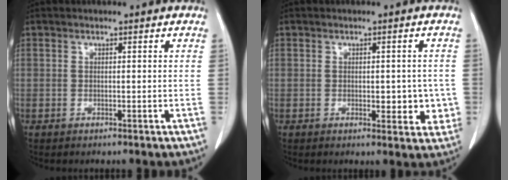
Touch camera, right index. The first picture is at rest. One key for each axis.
{"total": 4.6, "fx": -0.7, "fy": 2.5, "fz": 3.8, "tx": -0.031, "ty": 0.002, "tz": -0.003}